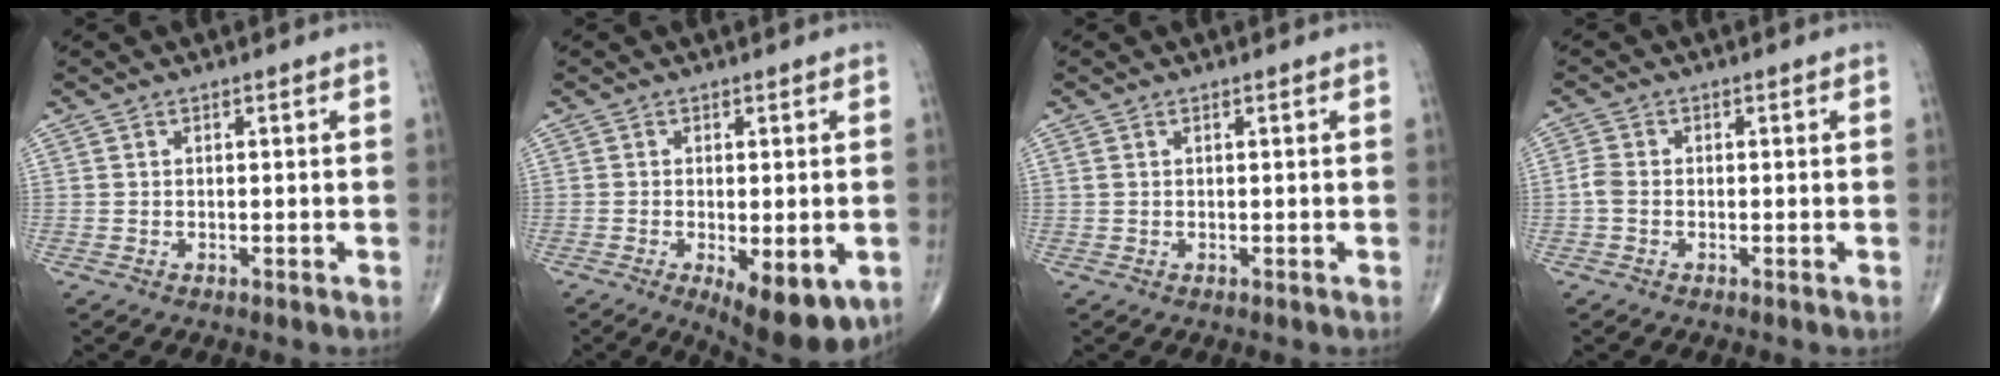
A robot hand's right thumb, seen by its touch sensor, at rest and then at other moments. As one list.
[{"total": 10.9, "force": [-4.0, 4.2, 9.2], "torque": [-0.120, -0.015, -0.051]}, {"total": 0.7, "force": [0.3, 0.3, 0.5], "torque": [-0.016, 0.012, 0.010]}, {"total": 2.1, "force": [-0.5, 1.4, 1.4], "torque": [-0.031, 0.003, -0.017]}]